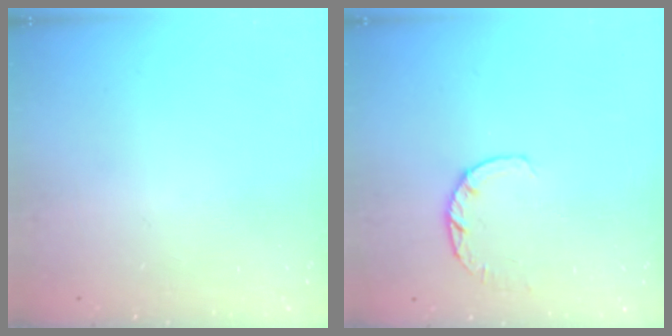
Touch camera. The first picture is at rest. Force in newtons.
{"total": 3.0, "press": 2.9, "slide": 0.4}